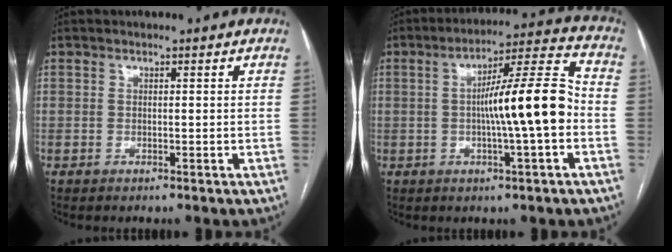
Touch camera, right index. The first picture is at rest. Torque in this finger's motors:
{"motor_torque": [0.96, -0.26, 0.62, 0.19]}